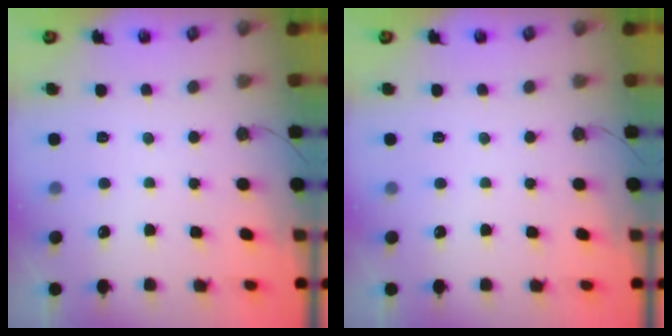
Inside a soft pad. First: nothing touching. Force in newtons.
{"total": 0.0}